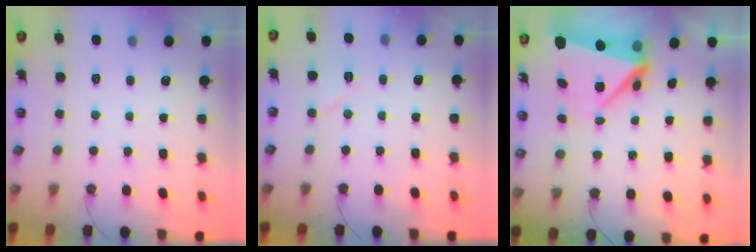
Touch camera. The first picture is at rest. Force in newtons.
{"total": 6.1, "press": 5.5, "slide": 2.6}
{"total": 8.1, "press": 8.1, "slide": 0.4}